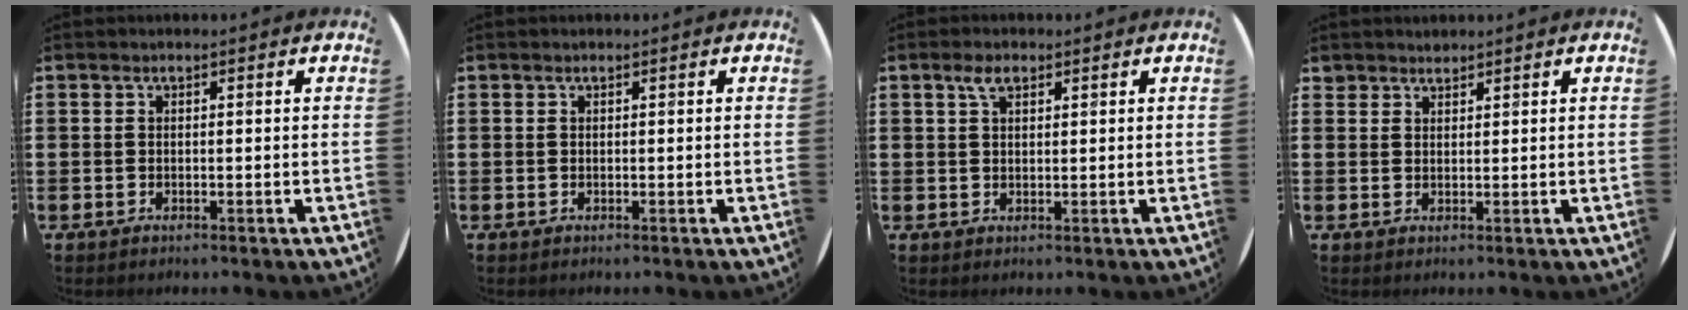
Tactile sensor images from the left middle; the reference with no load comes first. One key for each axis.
{"total": 0.0}
{"total": 2.5, "fx": 1.6, "fy": 1.2, "fz": 1.5, "tx": -0.024, "ty": 0.004, "tz": 0.027}
{"total": 1.5, "fx": 1.4, "fy": 0.3, "fz": -0.3, "tx": 0.003, "ty": 0.001, "tz": 0.028}